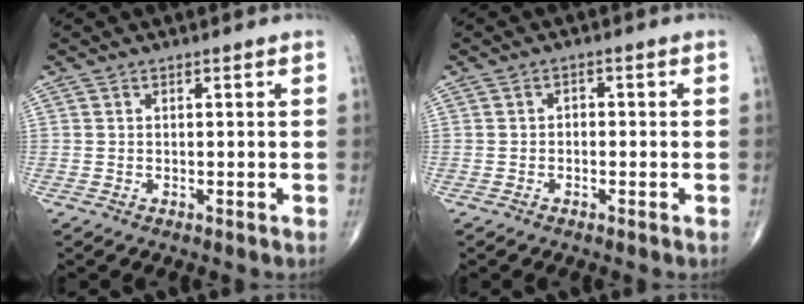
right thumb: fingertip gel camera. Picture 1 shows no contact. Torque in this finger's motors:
{"motor_torque": [-0.33, -0.15, 0.14, -0.06, 0.05]}